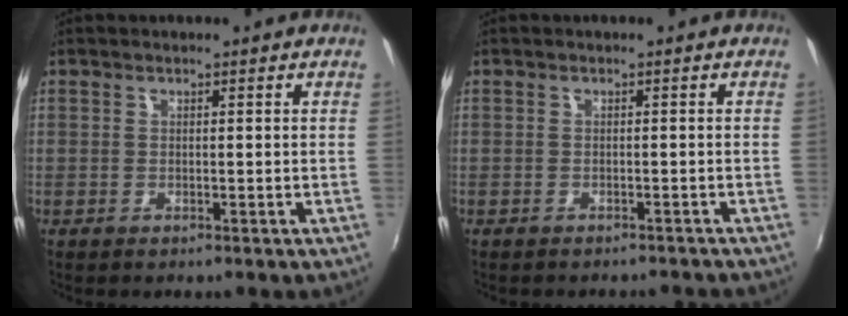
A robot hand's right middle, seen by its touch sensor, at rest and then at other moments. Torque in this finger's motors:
{"motor_torque": [0.96, -1.18, 0.11, 0.04]}